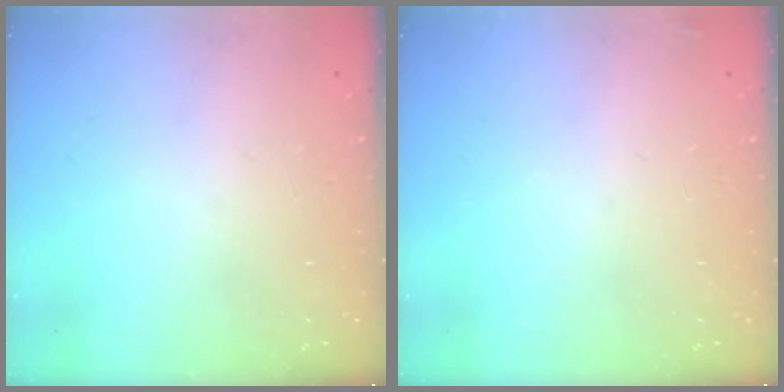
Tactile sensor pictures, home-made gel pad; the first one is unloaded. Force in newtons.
{"total": 2.5, "press": 2.4, "slide": 0.8}